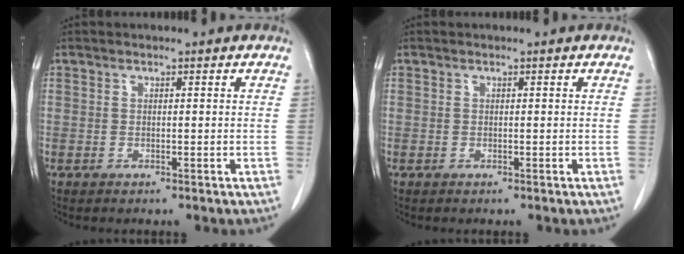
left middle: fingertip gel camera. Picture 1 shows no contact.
{"total": 0.0}